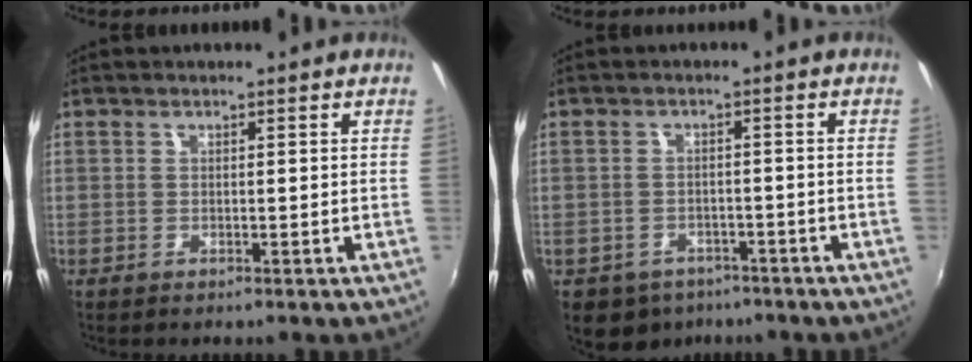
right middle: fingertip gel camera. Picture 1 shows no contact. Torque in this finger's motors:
{"motor_torque": [0.43, -0.46, 0.09, 0.02]}